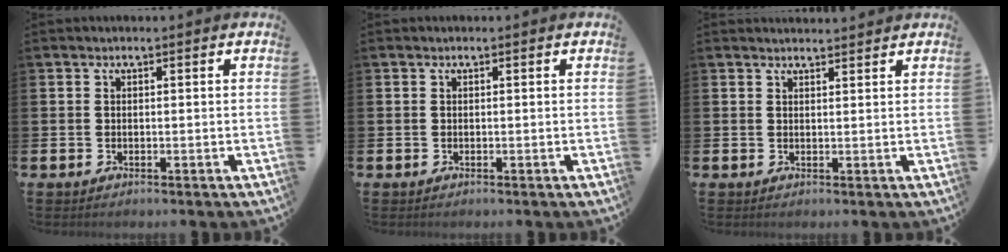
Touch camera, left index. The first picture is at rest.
{"total": 0.0}
{"total": 1.7, "force": [1.7, 0.1, -0.1], "torque": [0.007, -0.009, 0.029]}